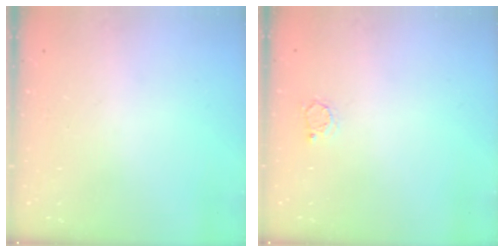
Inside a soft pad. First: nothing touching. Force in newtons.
{"total": 2.0, "press": 2.0, "slide": 0.4}